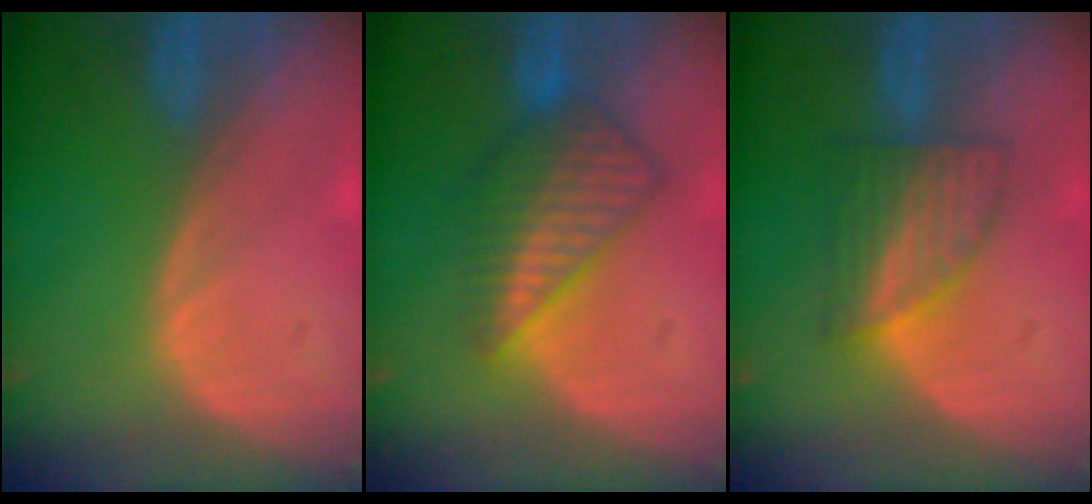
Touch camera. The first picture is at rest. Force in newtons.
{"total": 7.3, "press": 6.9, "slide": 2.2}
{"total": 5.9, "press": 5.9, "slide": 0.4}